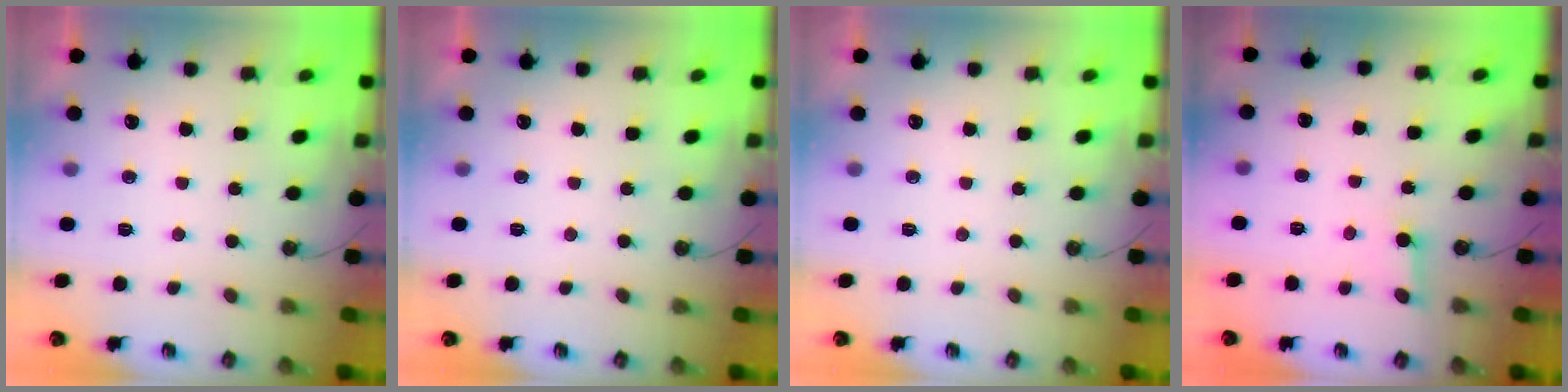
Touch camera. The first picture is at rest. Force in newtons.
{"total": 0.0}
{"total": 0.0}
{"total": 2.7, "press": 2.7, "slide": 0.1}